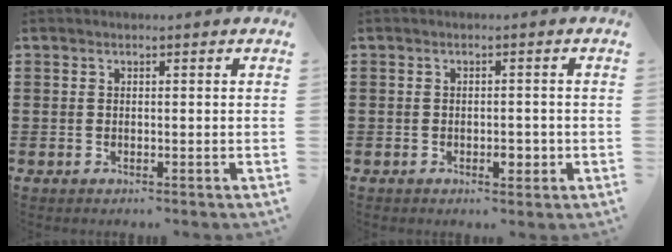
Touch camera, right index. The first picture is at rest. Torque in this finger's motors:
{"motor_torque": [0.01, 0.02, 0.01, 0.01]}